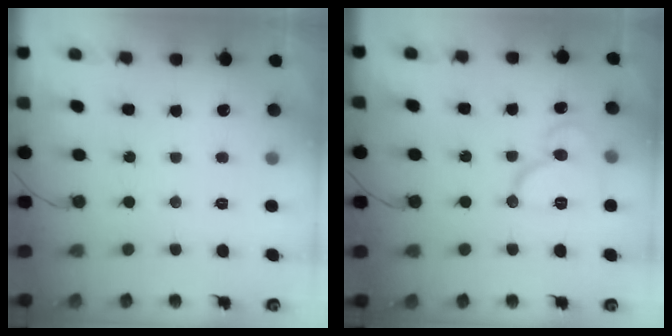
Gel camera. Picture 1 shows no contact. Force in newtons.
{"total": 11.9, "press": 11.8, "slide": 1.5}